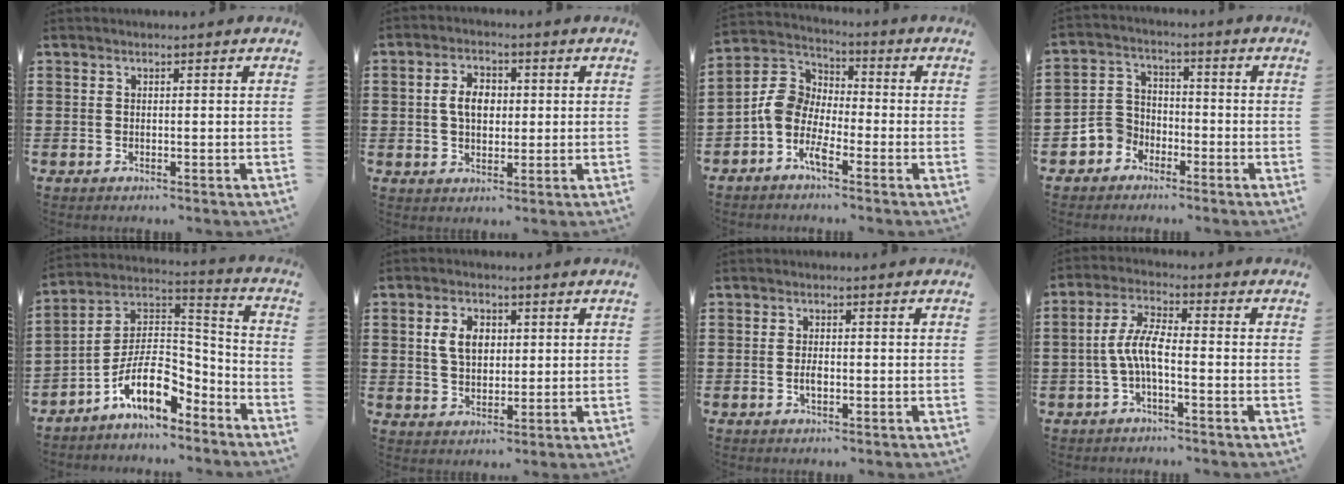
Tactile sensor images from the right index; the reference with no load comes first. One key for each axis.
{"total": 4.9, "fx": 0.4, "fy": 3.3, "fz": 3.6, "tx": -0.070, "ty": 0.011, "tz": 0.002}
{"total": 5.6, "fx": -2.6, "fy": 3.7, "fz": 3.3, "tx": -0.106, "ty": -0.010, "tz": -0.065}
{"total": 4.7, "fx": -2.6, "fy": 3.8, "fz": 0.6, "tx": -0.041, "ty": -0.001, "tz": -0.056}
{"total": 10.6, "fx": -5.8, "fy": 4.9, "fz": 7.4, "tx": -0.154, "ty": 0.000, "tz": -0.111}
{"total": 5.1, "fx": 1.2, "fy": 3.5, "fz": 3.6, "tx": -0.072, "ty": 0.011, "tz": 0.016}
{"total": 1.8, "fx": -0.5, "fy": 0.8, "fz": 1.6, "tx": -0.029, "ty": 0.000, "tz": -0.009}
{"total": 6.1, "fx": -1.6, "fy": 1.7, "fz": 5.6, "tx": -0.134, "ty": -0.009, "tz": -0.038}